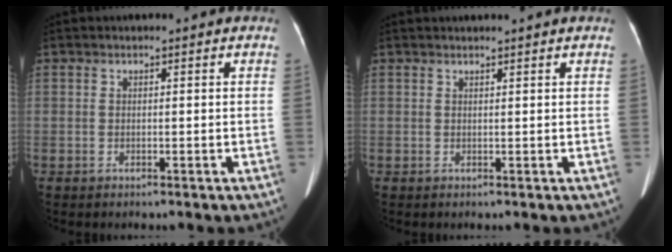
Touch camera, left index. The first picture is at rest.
{"total": 2.4, "force": [2.2, -0.4, 0.7], "torque": [-0.010, 0.018, 0.031]}